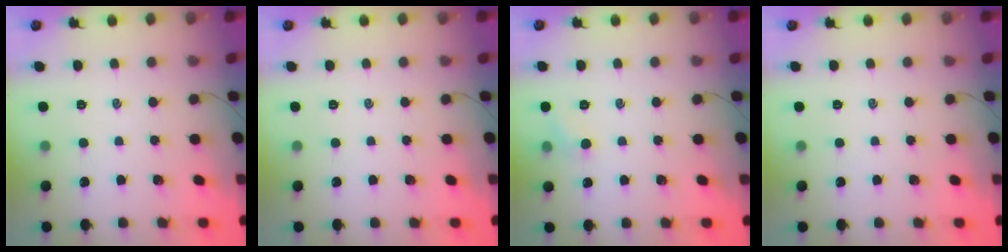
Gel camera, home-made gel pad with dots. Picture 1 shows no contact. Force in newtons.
{"total": 0.0}
{"total": 4.0, "press": 3.8, "slide": 1.2}
{"total": 0.0}